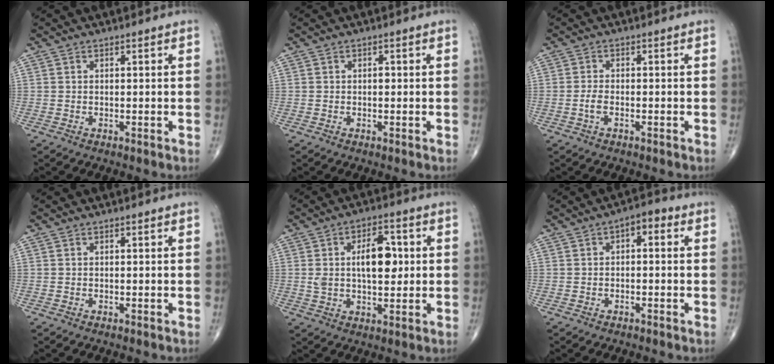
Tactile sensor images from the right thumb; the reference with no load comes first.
{"total": 0.7, "force": [0.0, 0.4, 0.6], "torque": [-0.004, 0.002, -0.002]}
{"total": 1.9, "force": [-0.7, 0.8, 1.6], "torque": [-0.037, 0.004, -0.015]}
{"total": 0.0}
{"total": 10.1, "force": [1.5, 5.2, 8.6], "torque": [-0.119, 0.003, 0.026]}
{"total": 2.3, "force": [0.4, 1.3, 1.8], "torque": [-0.014, 0.012, -0.004]}